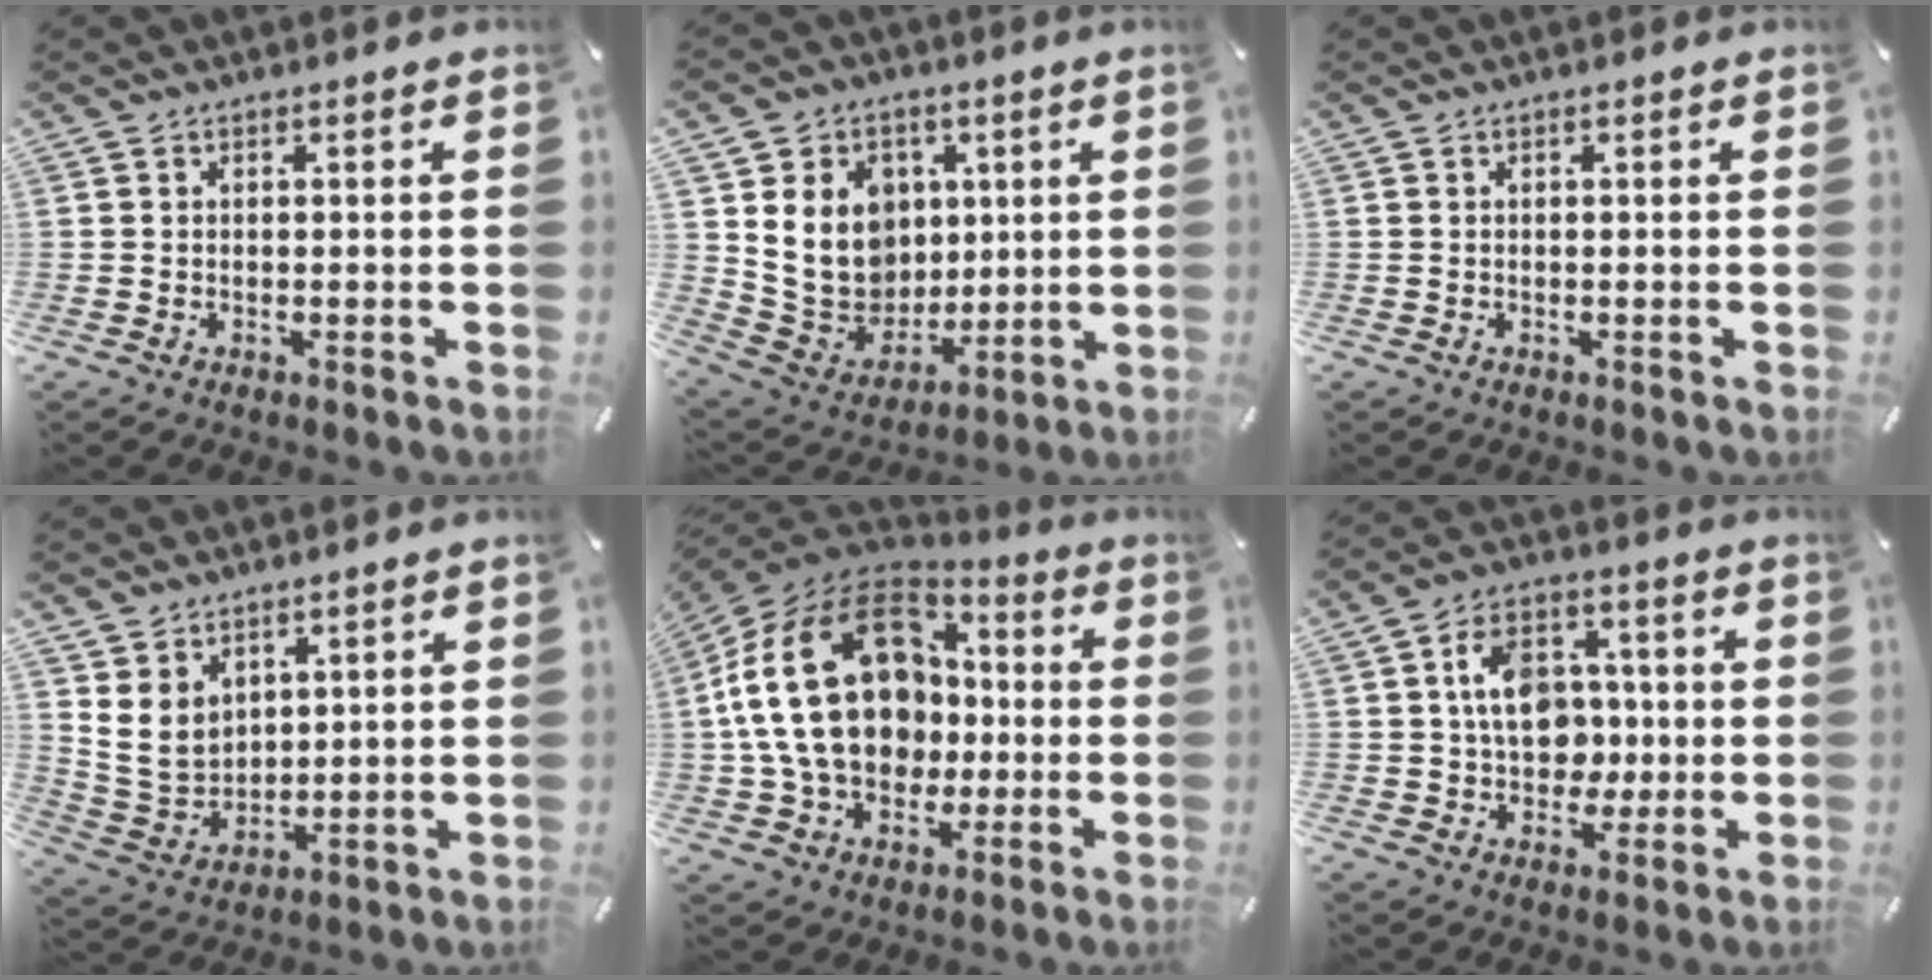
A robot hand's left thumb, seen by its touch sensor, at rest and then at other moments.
{"total": 15.6, "force": [3.8, 13.7, 6.3], "torque": [-0.122, -0.020, 0.082]}
{"total": 0.0}
{"total": 8.5, "force": [4.0, 7.1, 2.3], "torque": [-0.065, -0.027, 0.079]}
{"total": 25.0, "force": [1.5, 18.6, 16.7], "torque": [-0.344, 0.018, 0.030]}
{"total": 11.6, "force": [0.3, 9.5, 6.8], "torque": [-0.096, 0.021, 0.010]}